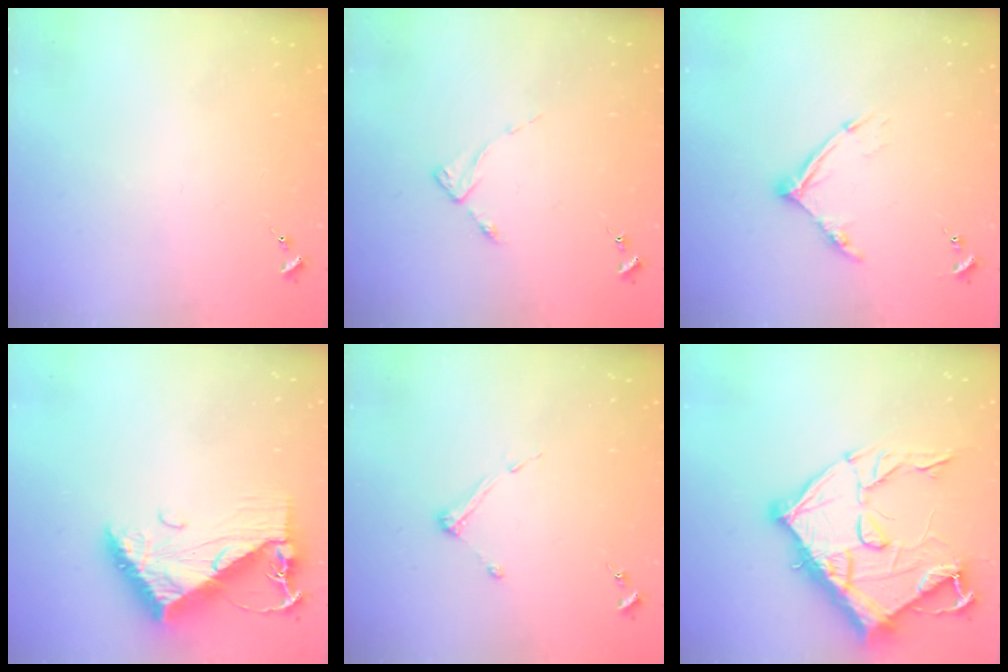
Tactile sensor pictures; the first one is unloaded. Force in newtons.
{"total": 2.9, "press": 2.8, "slide": 0.4}
{"total": 10.5, "press": 10.5, "slide": 1.0}
{"total": 10.2, "press": 10.2, "slide": 1.0}
{"total": 4.4, "press": 4.3, "slide": 0.5}
{"total": 22.3, "press": 22.2, "slide": 1.4}